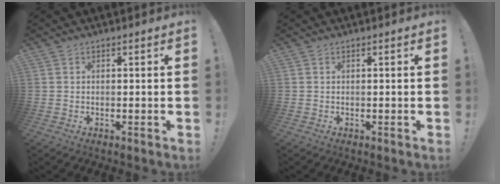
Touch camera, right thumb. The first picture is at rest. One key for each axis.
{"total": 0.0}